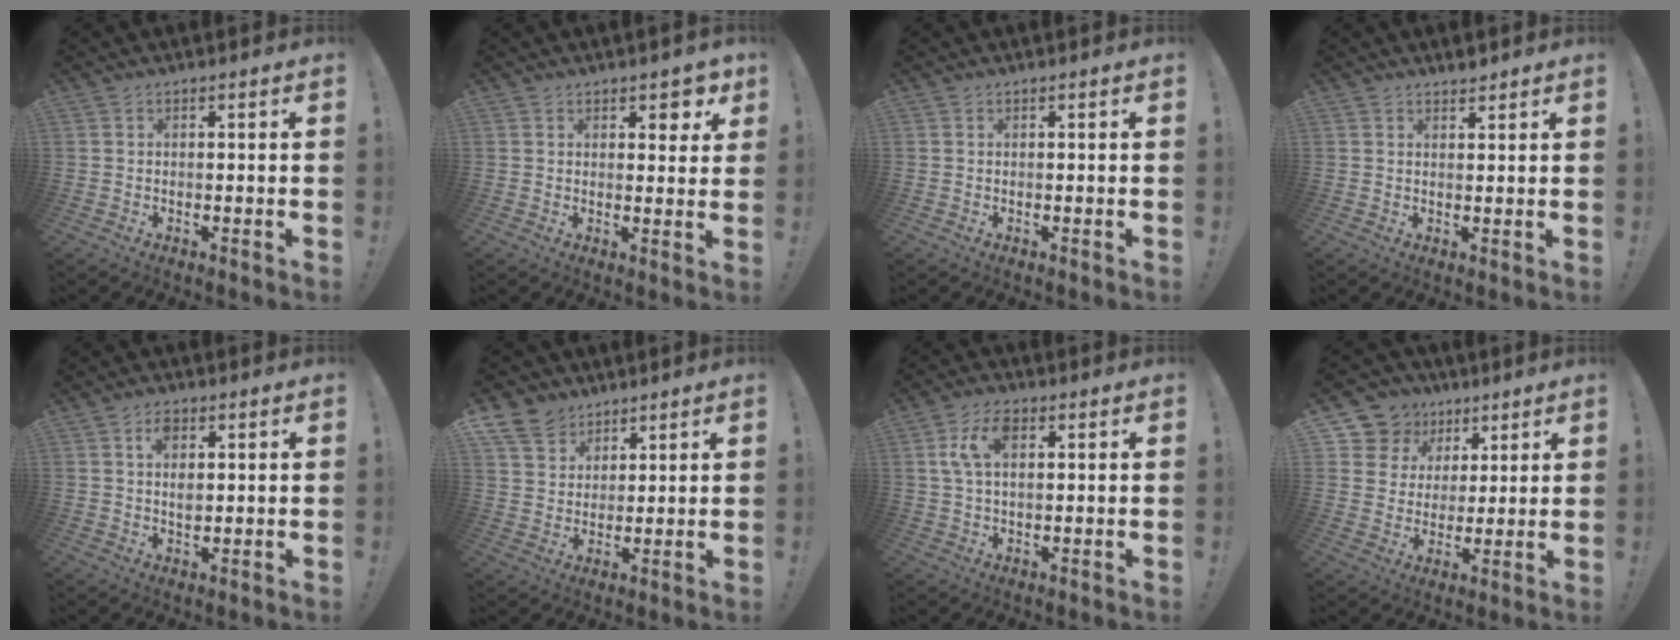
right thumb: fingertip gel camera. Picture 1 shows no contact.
{"total": 4.6, "force": [3.0, 2.7, 2.2], "torque": [0.006, -0.025, 0.046]}
{"total": 0.0}
{"total": 2.1, "force": [2.0, 0.5, 0.4], "torque": [0.009, -0.017, 0.033]}
{"total": 4.5, "force": [1.5, 2.5, 3.4], "torque": [-0.049, -0.005, 0.023]}
{"total": 9.2, "force": [6.4, 6.3, 2.1], "torque": [-0.045, -0.040, 0.129]}
{"total": 7.8, "force": [2.4, 4.2, 6.1], "torque": [-0.116, 0.005, 0.041]}
{"total": 11.2, "force": [5.7, 9.3, 2.6], "torque": [-0.042, -0.036, 0.119]}